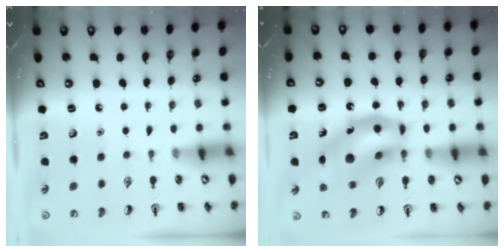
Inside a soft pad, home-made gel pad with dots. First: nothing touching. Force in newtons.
{"total": 16.5, "press": 15.8, "slide": 4.8}